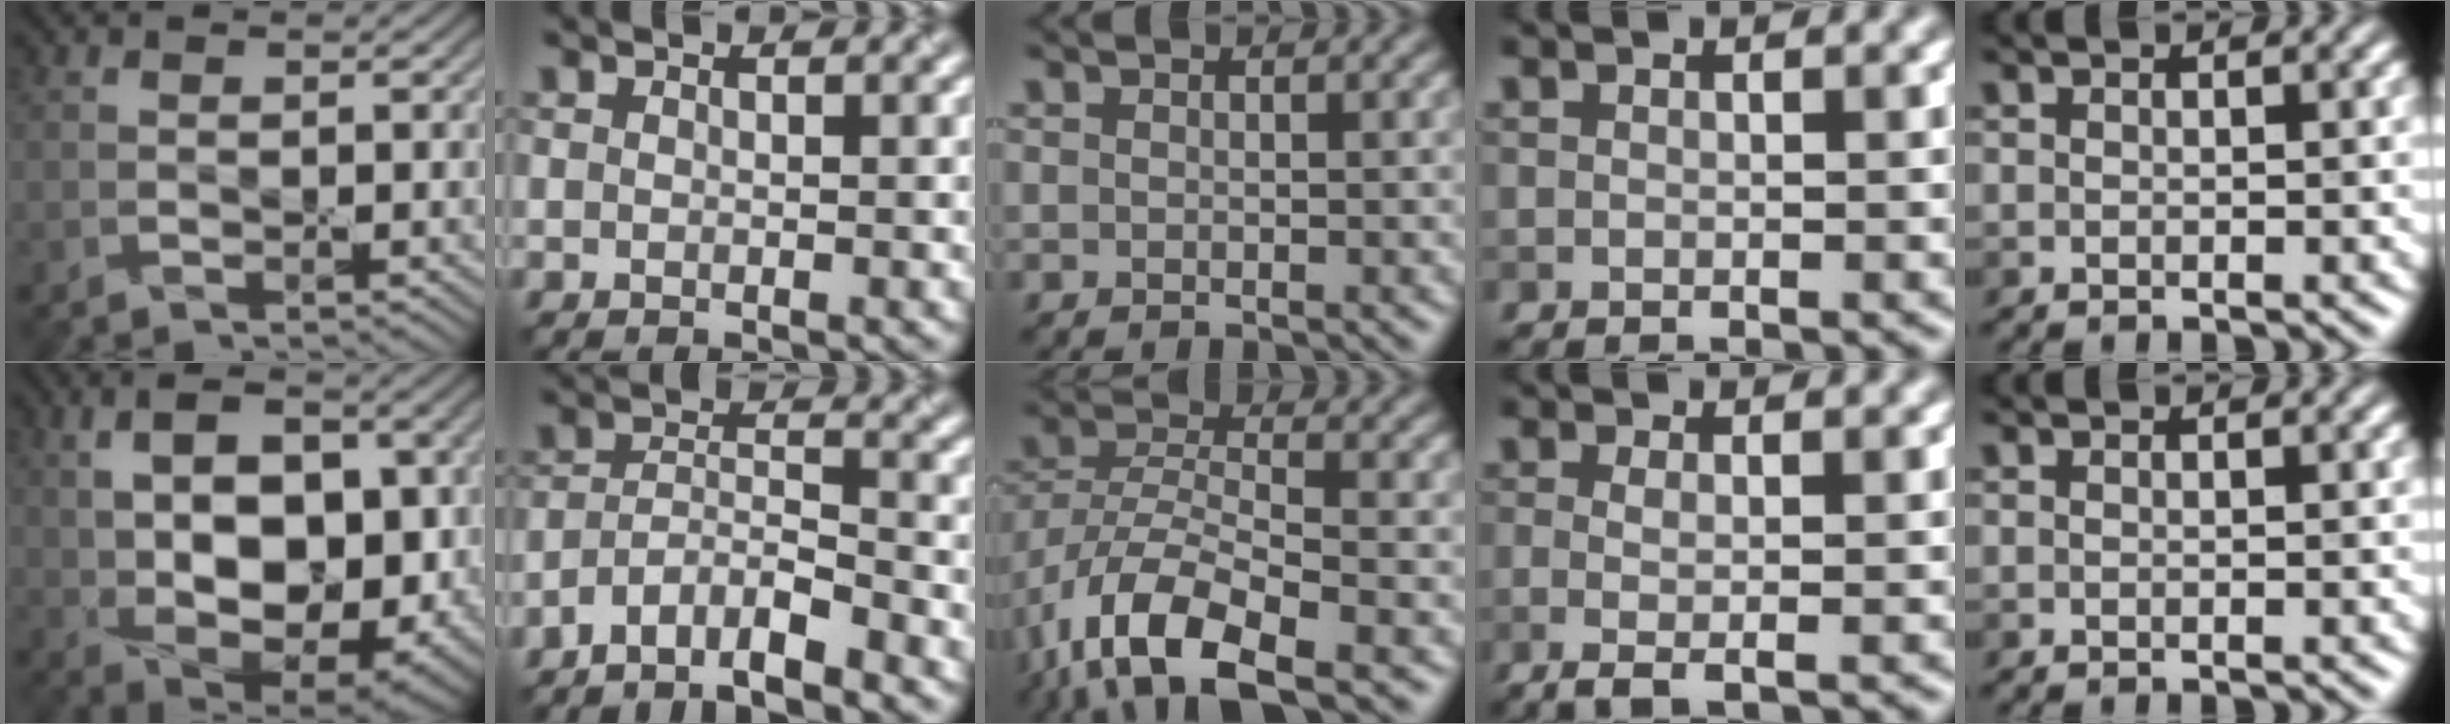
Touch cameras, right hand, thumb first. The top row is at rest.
{"thumb": {"total": 15.9, "force": [0.5, 9.7, 12.6], "torque": [-0.199, -0.007, 0.016]}, "index": {"total": 5.4, "force": [-4.5, 1.2, 2.7], "torque": [-0.046, 0.001, -0.085]}, "middle": {"total": 10.1, "force": [-5.7, 4.1, 7.3], "torque": [-0.145, -0.011, -0.112]}, "ring": {"total": 2.6, "force": [-0.4, 0.9, 2.4], "torque": [-0.038, -0.004, -0.009]}}